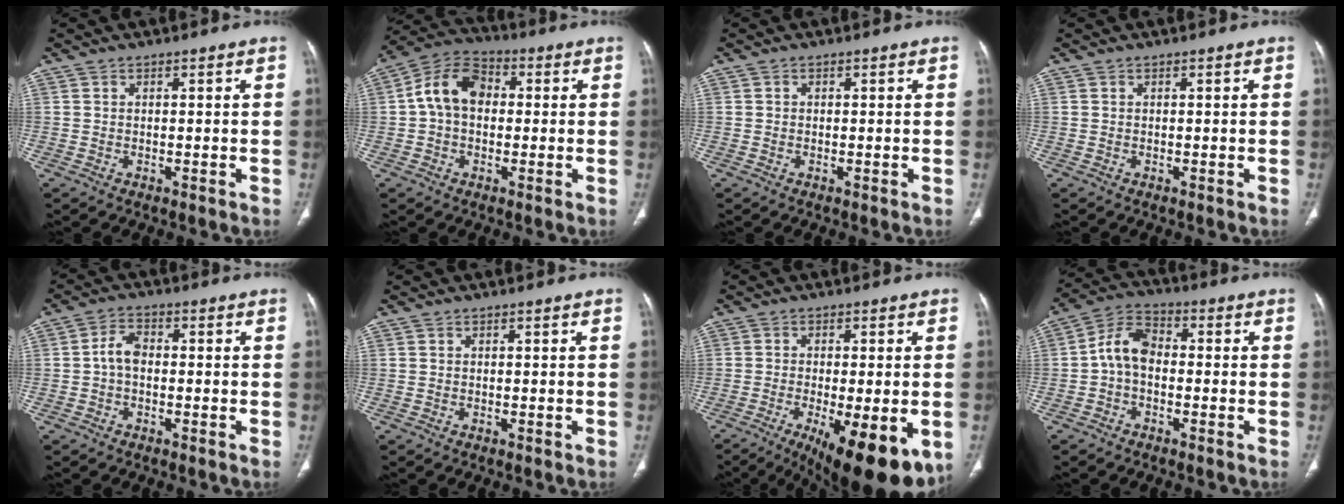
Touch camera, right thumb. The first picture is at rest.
{"total": 10.2, "force": [0.8, 7.3, 7.2], "torque": [-0.116, 0.030, 0.002]}
{"total": 0.0}
{"total": 0.0}
{"total": 3.7, "force": [-0.5, 2.4, 2.8], "torque": [-0.047, 0.014, -0.016]}
{"total": 0.0}
{"total": 16.4, "force": [-6.7, 5.3, 14.0], "torque": [-0.175, -0.018, -0.088]}
{"total": 7.3, "force": [-0.8, 4.8, 5.4], "torque": [-0.090, 0.026, -0.029]}